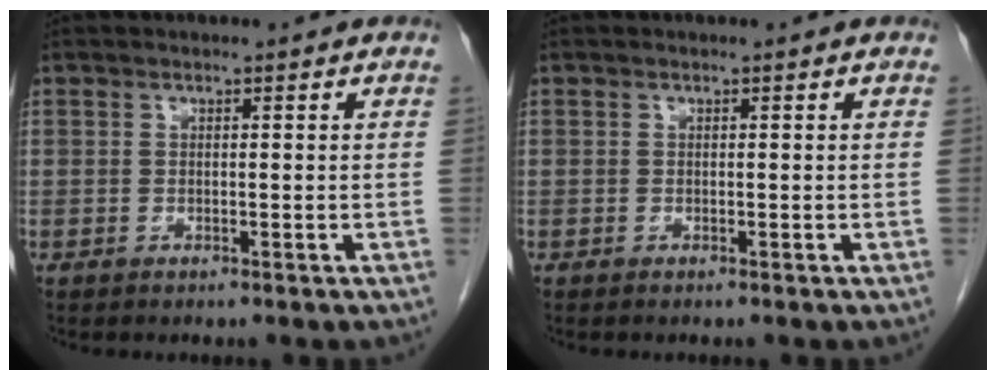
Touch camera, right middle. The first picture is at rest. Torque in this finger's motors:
{"motor_torque": [0.14, -0.03, 0.02, 0.00]}